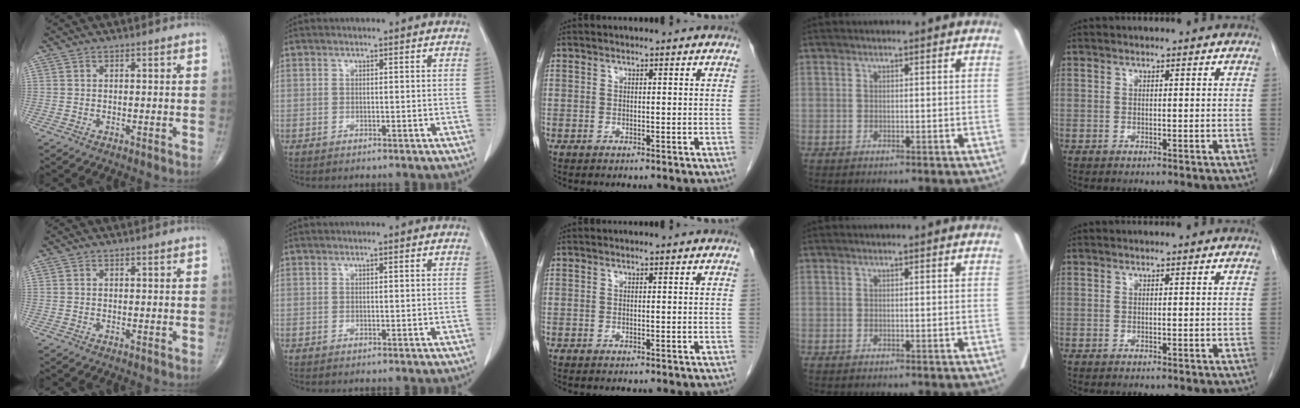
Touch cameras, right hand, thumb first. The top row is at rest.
{}